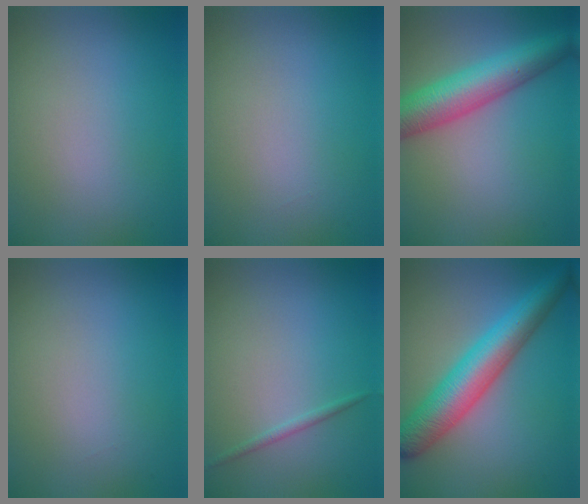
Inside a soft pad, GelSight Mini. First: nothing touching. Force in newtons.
{"total": 0.0}
{"total": 7.2, "press": 7.2, "slide": 0.2}
{"total": 0.0}
{"total": 0.8, "press": 0.8, "slide": 0.0}
{"total": 7.1, "press": 7.1, "slide": 0.1}